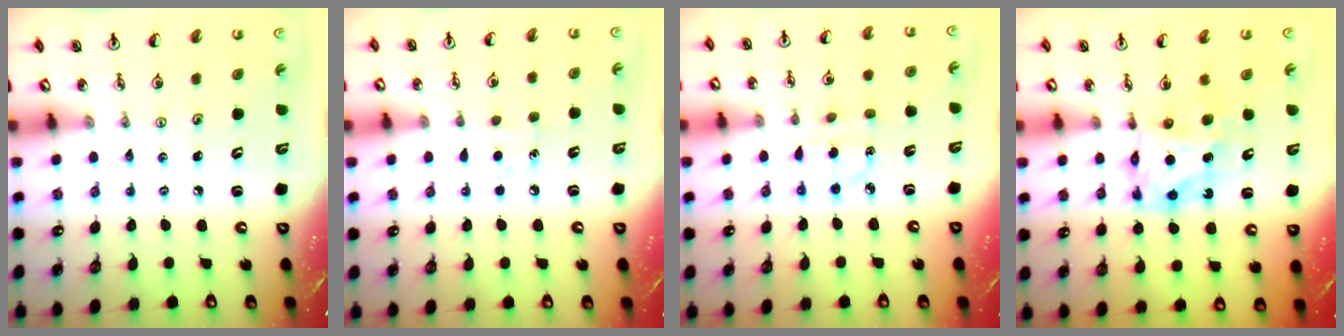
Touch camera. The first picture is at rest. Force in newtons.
{"total": 5.1, "press": 5.1, "slide": 0.6}
{"total": 3.5, "press": 3.4, "slide": 0.7}
{"total": 7.1, "press": 7.1, "slide": 0.4}